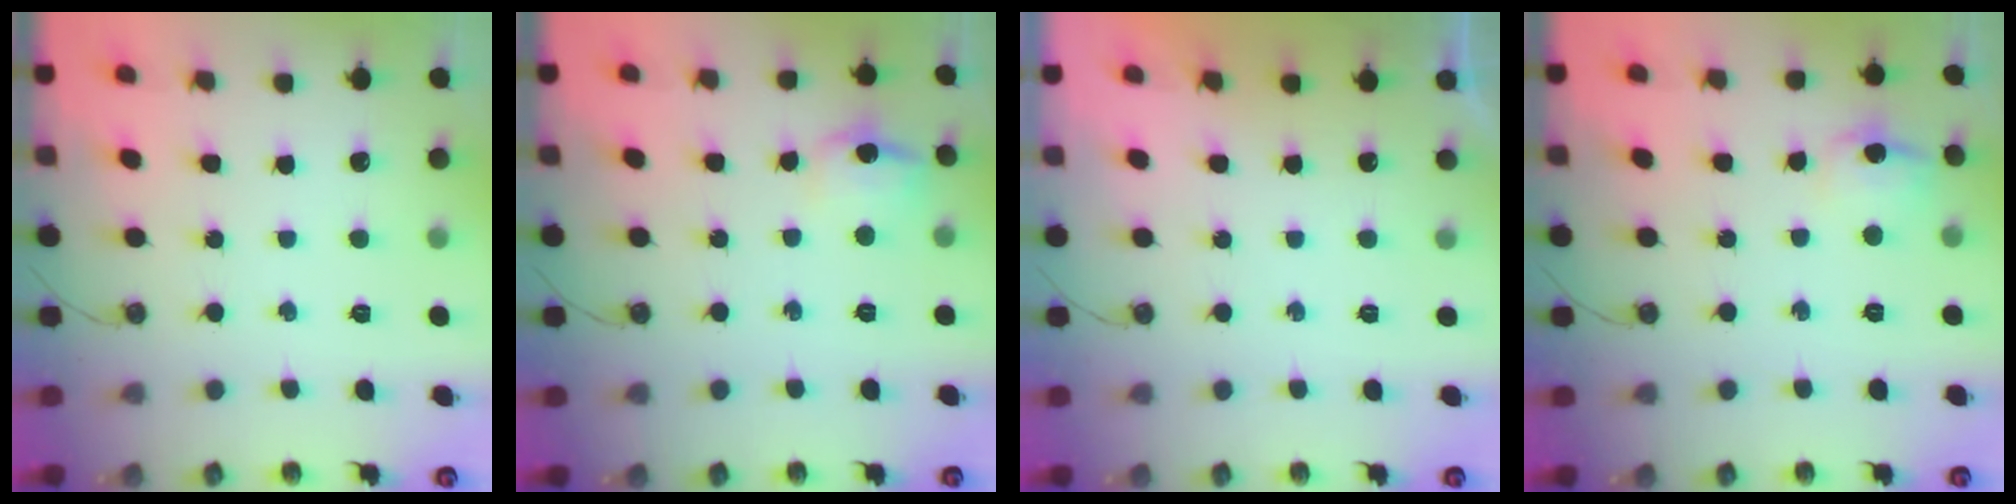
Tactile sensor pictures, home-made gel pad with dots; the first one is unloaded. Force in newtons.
{"total": 10.2, "press": 10.2, "slide": 0.9}
{"total": 0.0}
{"total": 8.2, "press": 8.2, "slide": 0.7}